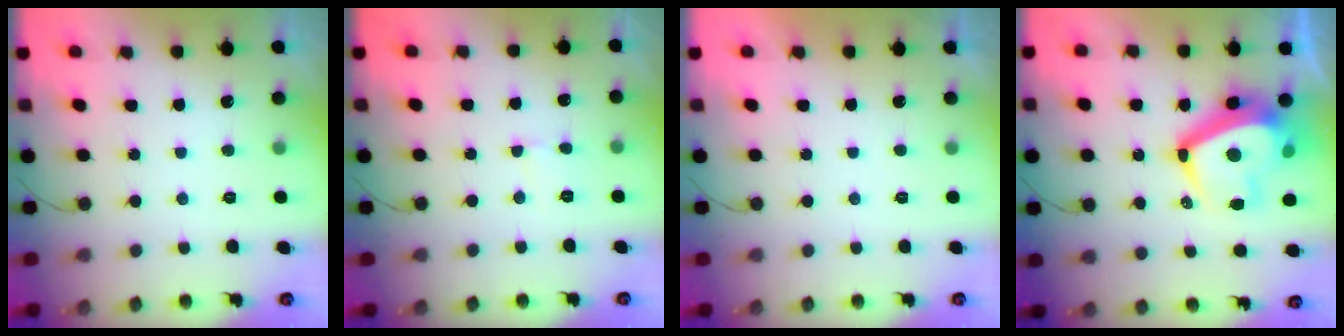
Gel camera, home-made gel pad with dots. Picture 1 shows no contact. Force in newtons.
{"total": 3.9, "press": 3.9, "slide": 0.4}
{"total": 2.2, "press": 2.1, "slide": 0.4}
{"total": 16.7, "press": 16.5, "slide": 2.9}